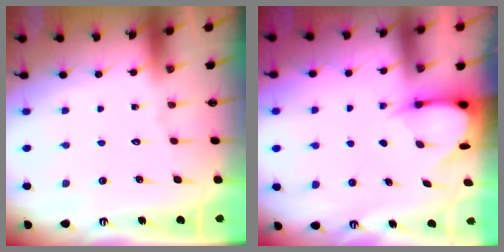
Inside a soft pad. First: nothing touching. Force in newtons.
{"total": 3.7, "press": 3.7, "slide": 0.4}